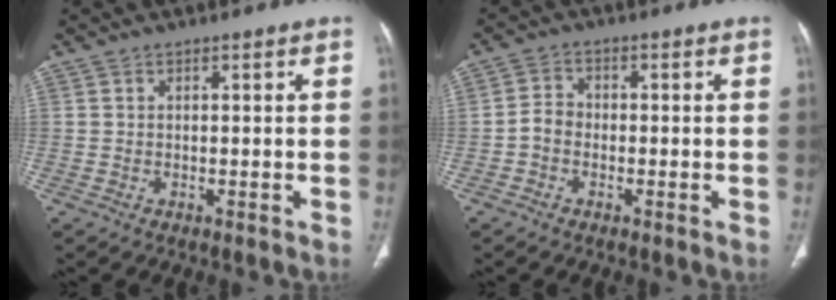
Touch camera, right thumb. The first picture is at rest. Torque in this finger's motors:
{"motor_torque": [0.17, 0.03, 0.35, -0.88, 0.18]}